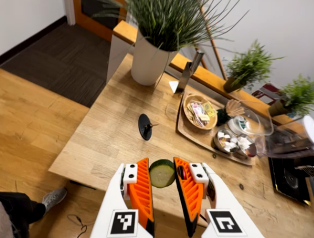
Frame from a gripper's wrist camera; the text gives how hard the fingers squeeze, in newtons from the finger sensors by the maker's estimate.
{"total": 9.8, "left": 10.4, "right": 9.2}